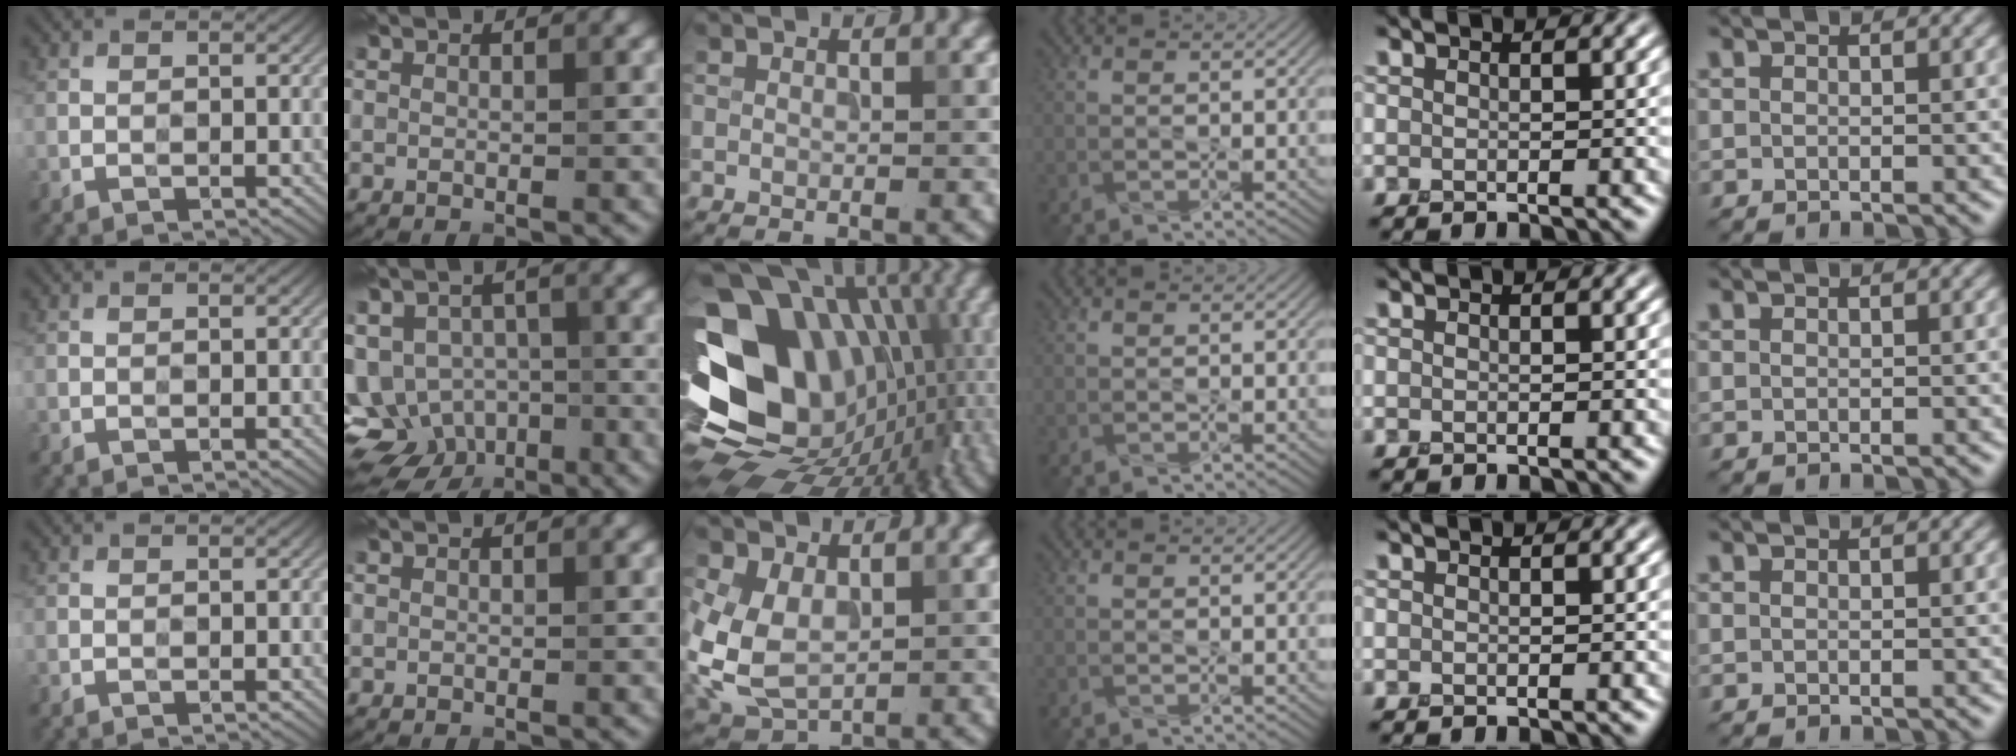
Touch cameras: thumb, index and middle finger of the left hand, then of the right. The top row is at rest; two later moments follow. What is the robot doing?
{"motion": "press", "object": "stapler"}